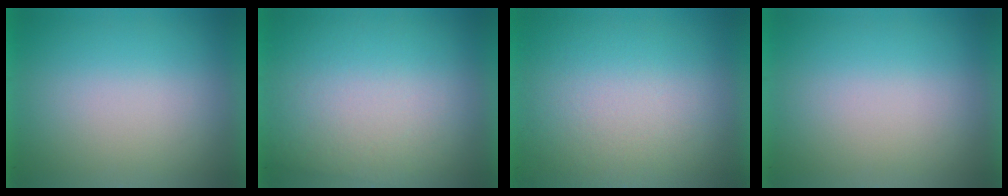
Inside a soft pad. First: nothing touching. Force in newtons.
{"total": 3.2}
{"total": 4.1}
{"total": 0.0}